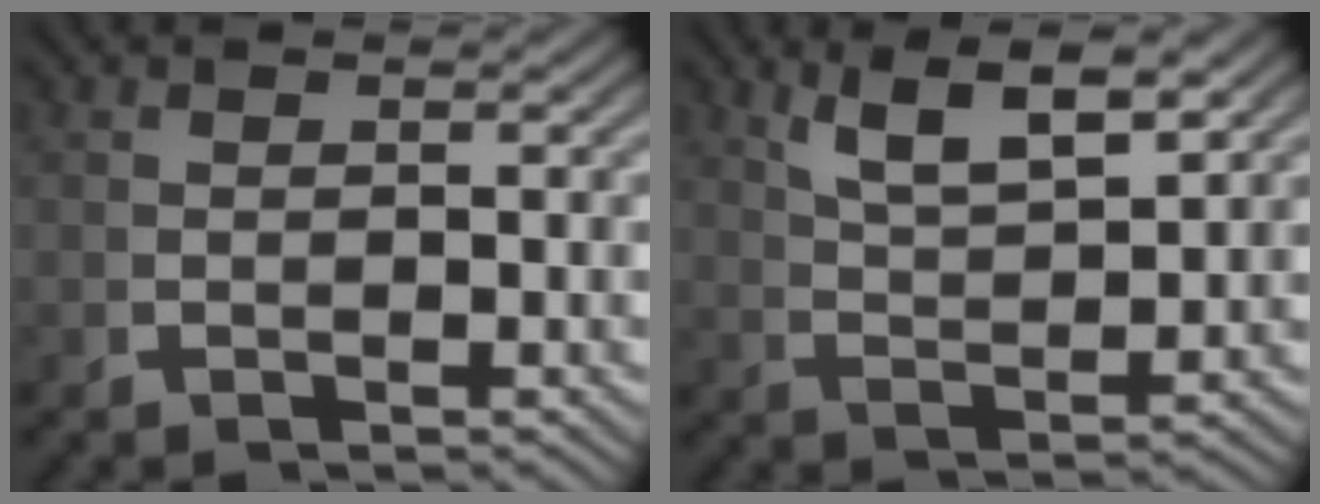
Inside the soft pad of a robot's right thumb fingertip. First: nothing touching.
{"total": 5.8, "force": [4.1, 1.5, 3.9], "torque": [-0.063, 0.010, 0.078]}